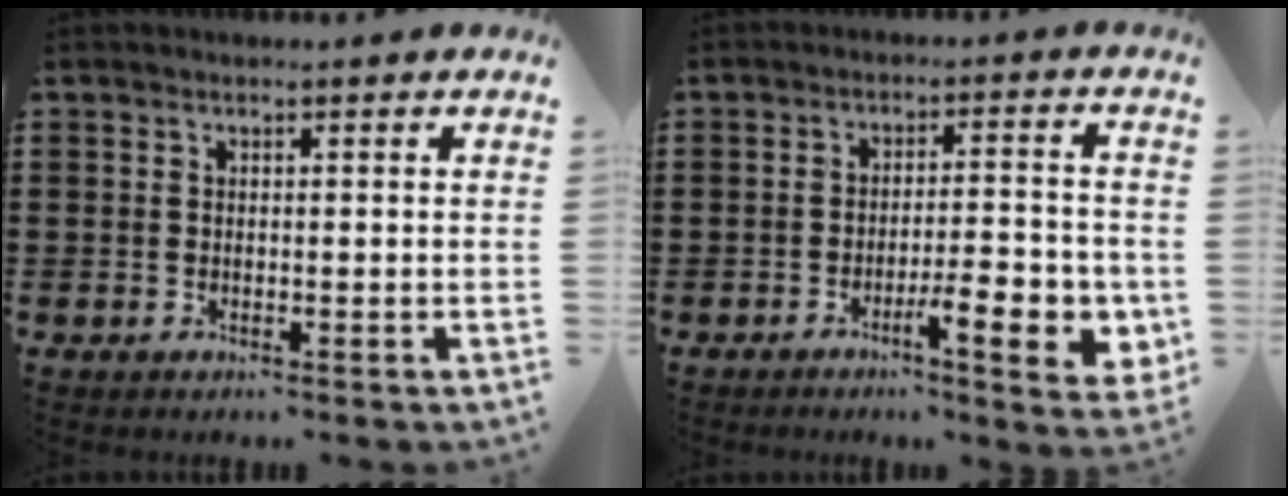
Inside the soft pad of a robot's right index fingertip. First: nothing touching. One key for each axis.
{"total": 8.2, "fx": -3.3, "fy": 1.8, "fz": 7.2, "tx": -0.102, "ty": -0.002, "tz": -0.053}